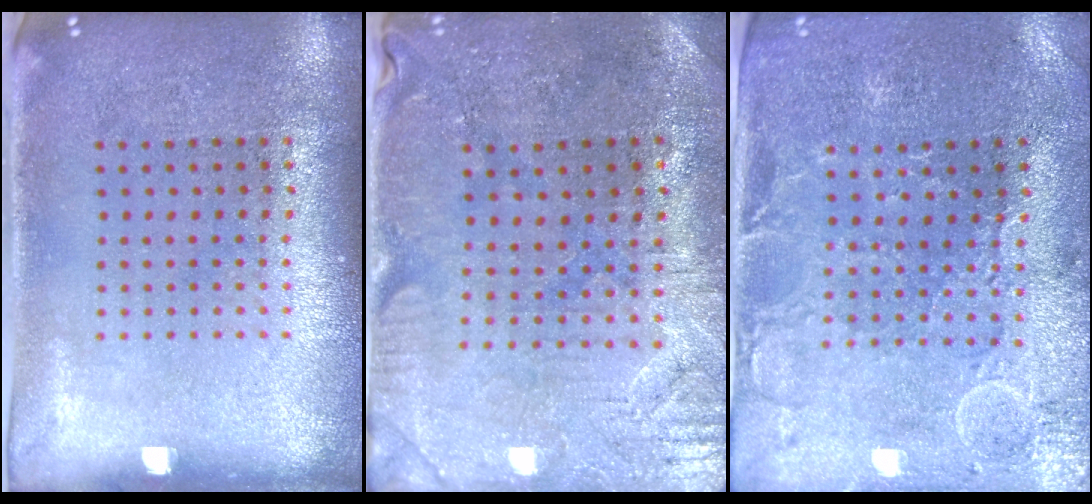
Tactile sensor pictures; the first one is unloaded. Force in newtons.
{"total": 0.8, "press": 0.6, "slide": 0.5}
{"total": 0.7, "press": 0.5, "slide": 0.4}